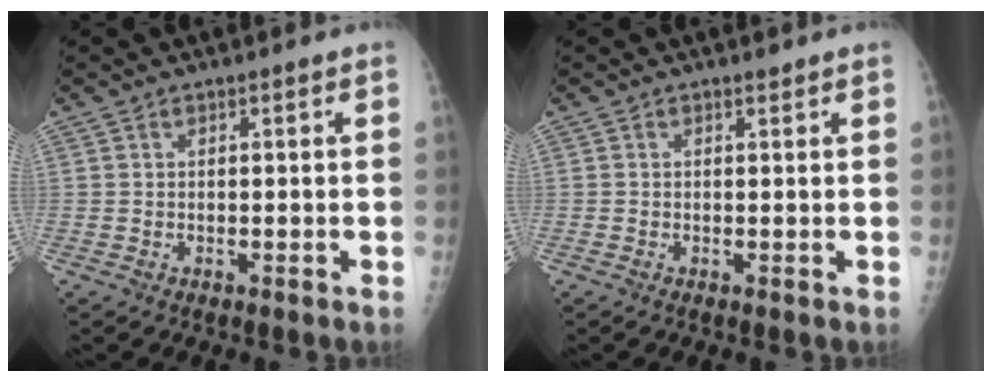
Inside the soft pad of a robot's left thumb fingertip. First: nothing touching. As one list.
[{"total": 0.0}]